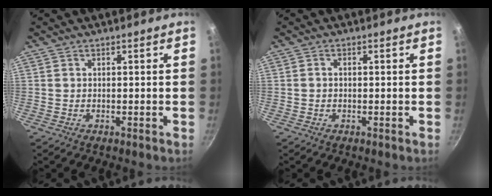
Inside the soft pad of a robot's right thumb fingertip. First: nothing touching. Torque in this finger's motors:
{"motor_torque": [-0.43, 0.03, -0.09, -0.05, 0.05]}